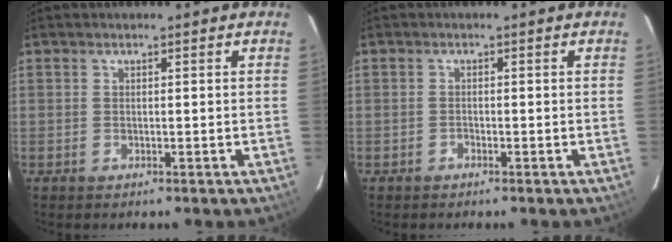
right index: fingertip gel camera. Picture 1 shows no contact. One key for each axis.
{"total": 0.6, "fx": -0.5, "fy": 0.3, "fz": 0.0, "tx": -0.002, "ty": 0.003, "tz": -0.008}